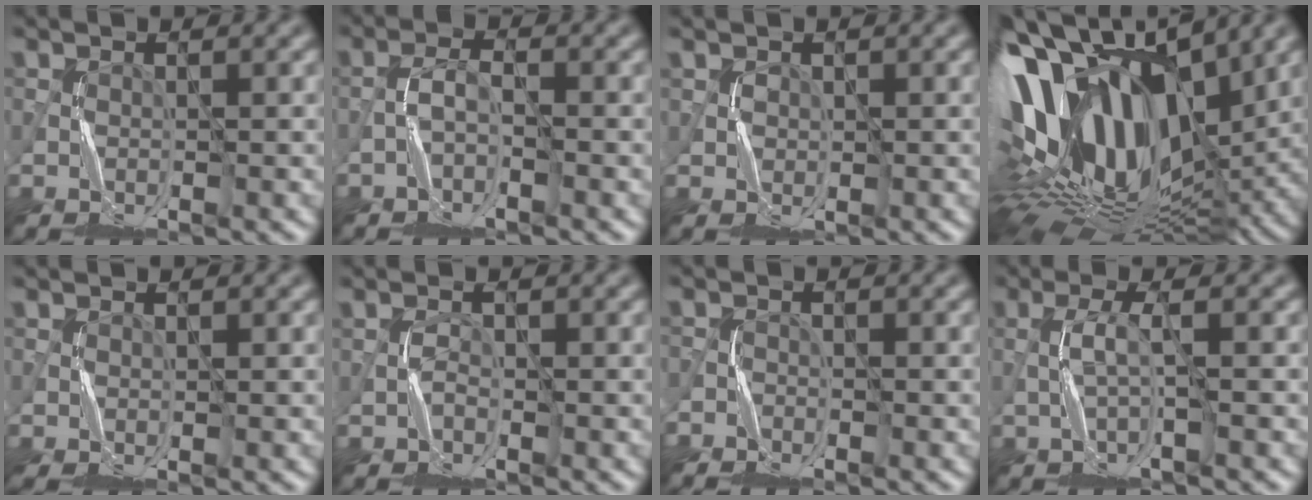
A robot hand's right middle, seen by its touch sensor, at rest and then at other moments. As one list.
[{"total": 1.6, "force": [-1.3, 0.4, 0.8], "torque": [-0.014, 0.008, -0.029]}, {"total": 1.2, "force": [0.5, 1.0, 0.3], "torque": [-0.007, -0.001, 0.012]}, {"total": 17.6, "force": [3.6, 10.8, 13.5], "torque": [-0.264, 0.023, 0.058]}, {"total": 0.7, "force": [0.2, 0.2, 0.6], "torque": [-0.018, -0.001, 0.006]}, {"total": 0.8, "force": [-0.5, 0.5, 0.5], "torque": [-0.007, 0.005, -0.011]}, {"total": 1.7, "force": [-1.5, 0.7, -0.3], "torque": [0.009, 0.003, -0.031]}, {"total": 1.6, "force": [-0.5, -0.1, 1.5], "torque": [-0.034, 0.006, -0.012]}]